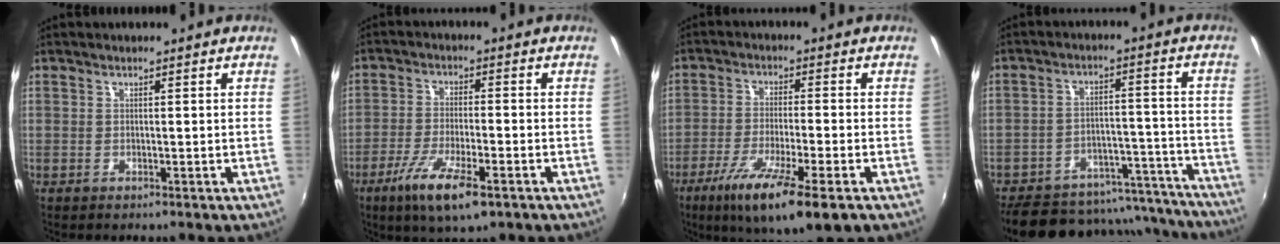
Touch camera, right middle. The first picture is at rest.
{"total": 10.1, "force": [-5.8, 2.2, 8.0], "torque": [-0.169, -0.024, -0.104]}
{"total": 13.1, "force": [-7.2, 1.7, 10.8], "torque": [-0.208, -0.038, -0.127]}
{"total": 21.9, "force": [-18.6, 9.4, 6.7], "torque": [-0.133, 0.059, -0.226]}